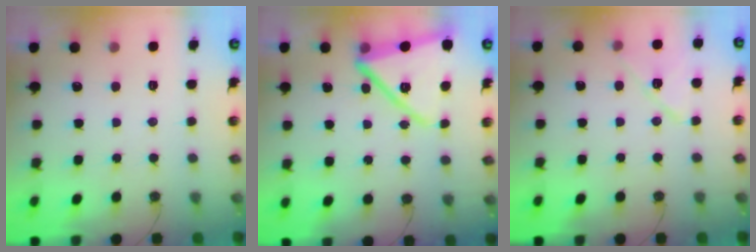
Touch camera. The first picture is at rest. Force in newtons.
{"total": 15.2, "press": 14.9, "slide": 2.6}
{"total": 10.1, "press": 10.0, "slide": 1.4}